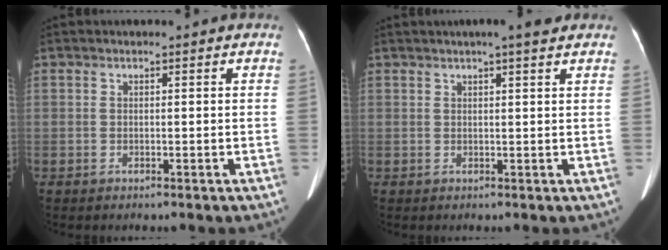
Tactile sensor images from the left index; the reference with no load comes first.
{"total": 4.1, "force": [3.2, 0.1, 2.6], "torque": [-0.037, 0.015, 0.044]}